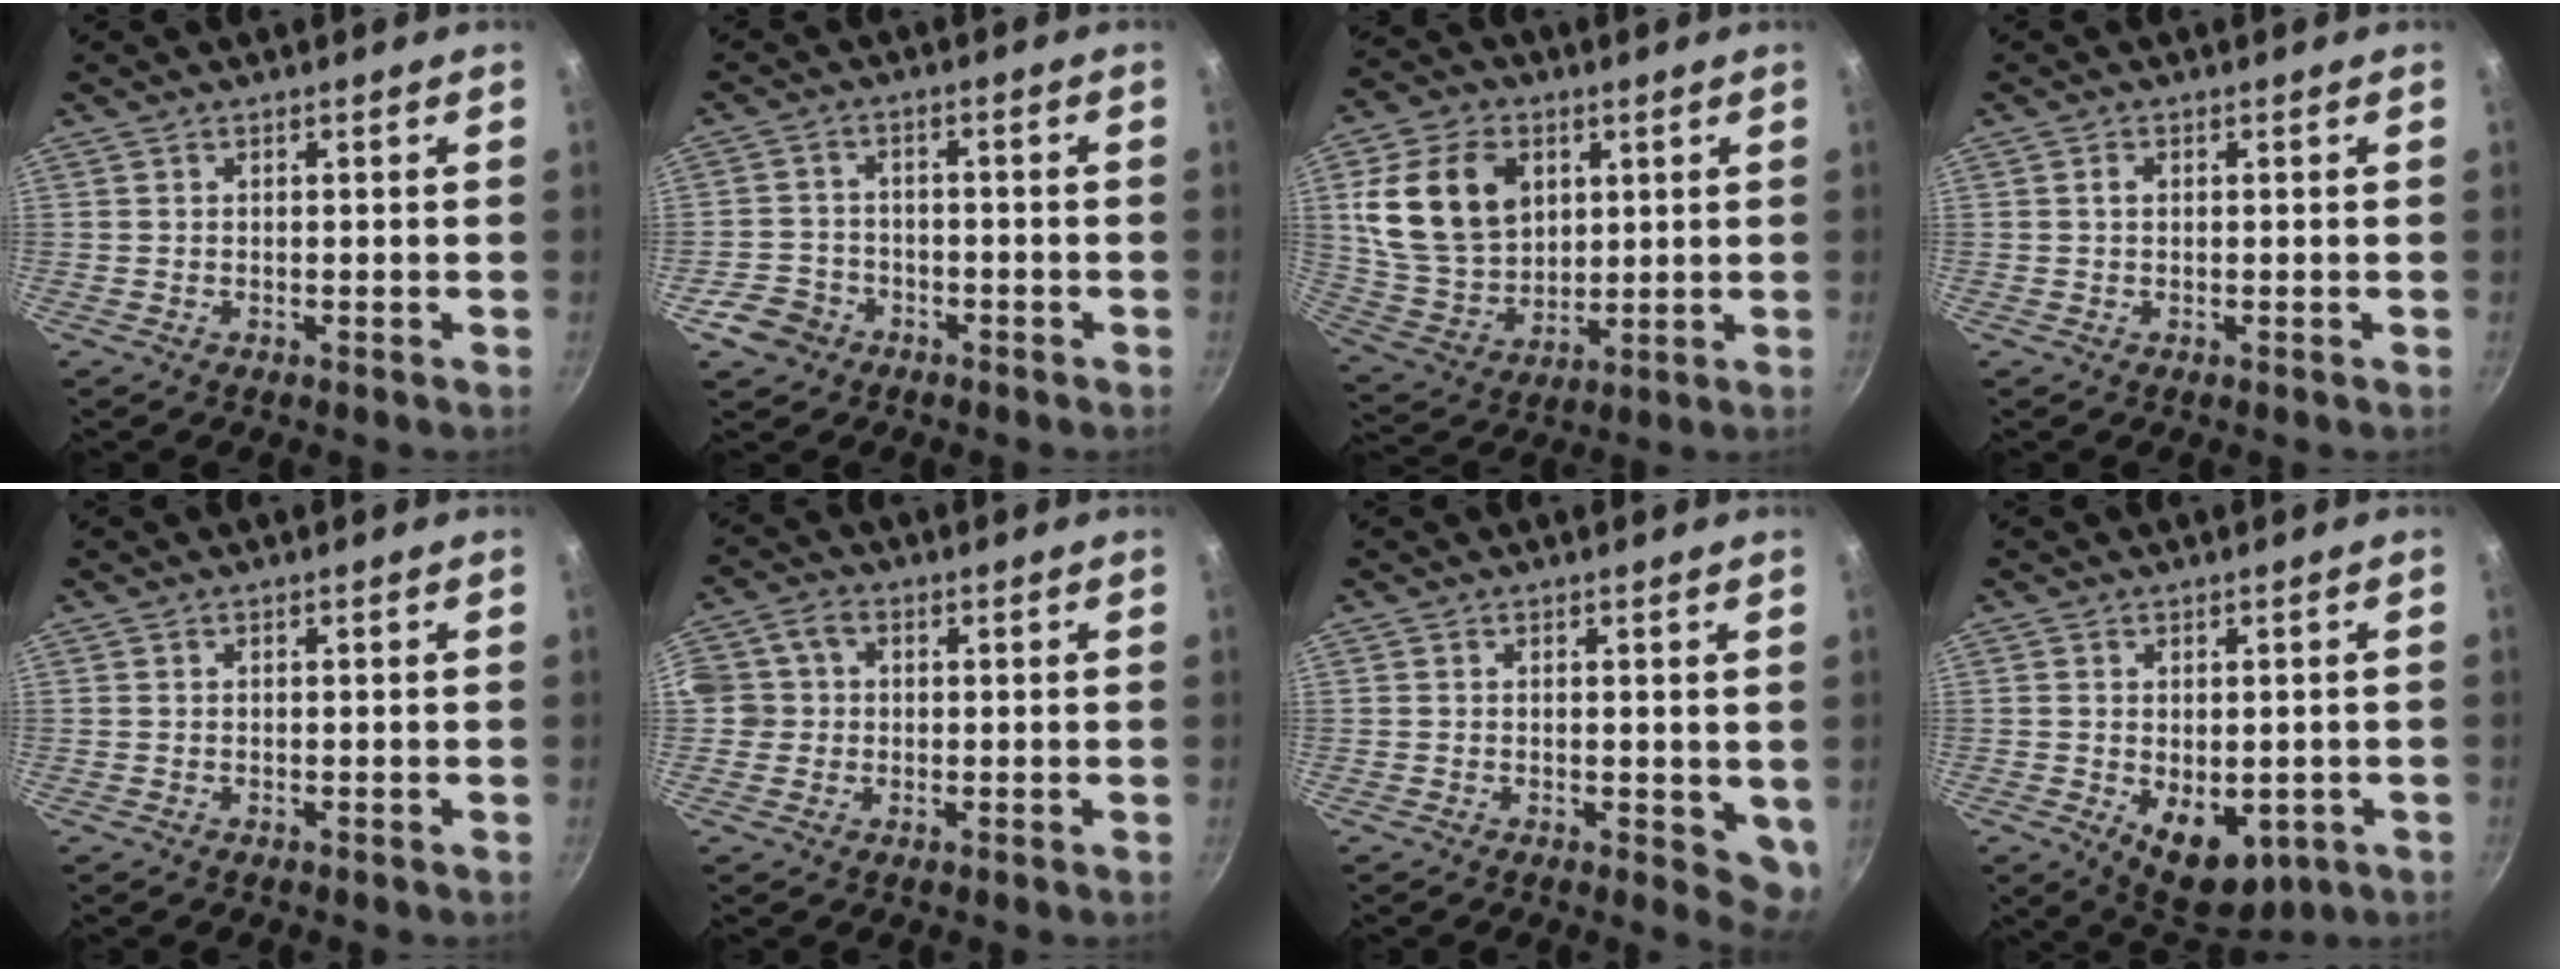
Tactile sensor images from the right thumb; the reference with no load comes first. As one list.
[{"total": 6.0, "force": [-3.3, 4.7, 1.7], "torque": [-0.020, 0.034, -0.056]}, {"total": 17.7, "force": [4.8, 12.9, 11.0], "torque": [-0.180, -0.009, 0.101]}, {"total": 1.1, "force": [0.1, 0.8, 0.7], "torque": [-0.012, 0.005, 0.002]}, {"total": 0.0}, {"total": 5.3, "force": [-0.1, 4.8, 2.1], "torque": [-0.019, 0.009, -0.017]}, {"total": 4.8, "force": [0.2, 2.2, 4.3], "torque": [-0.048, -0.012, 0.004]}, {"total": 9.8, "force": [-2.7, 5.9, 7.4], "torque": [-0.070, 0.000, -0.021]}]